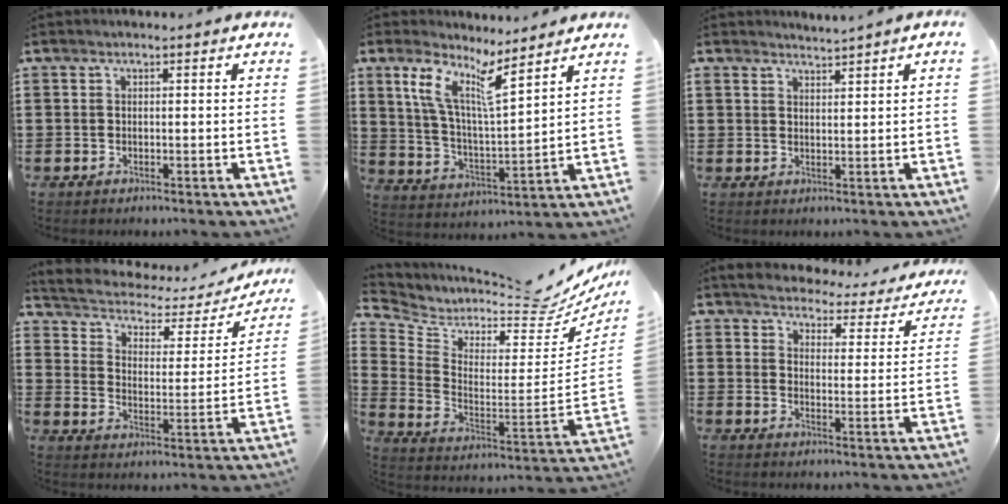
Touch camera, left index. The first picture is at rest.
{"total": 8.6, "force": [6.2, 1.3, 5.9], "torque": [-0.133, -0.030, 0.109]}
{"total": 1.8, "force": [1.7, -0.2, 0.0], "torque": [-0.004, -0.001, 0.034]}
{"total": 3.0, "force": [1.9, 1.8, 1.4], "torque": [-0.044, -0.016, 0.023]}
{"total": 5.4, "force": [5.1, 0.4, 1.8], "torque": [-0.060, -0.069, 0.076]}
{"total": 3.3, "force": [3.3, 0.2, 0.3], "torque": [-0.029, -0.029, 0.051]}